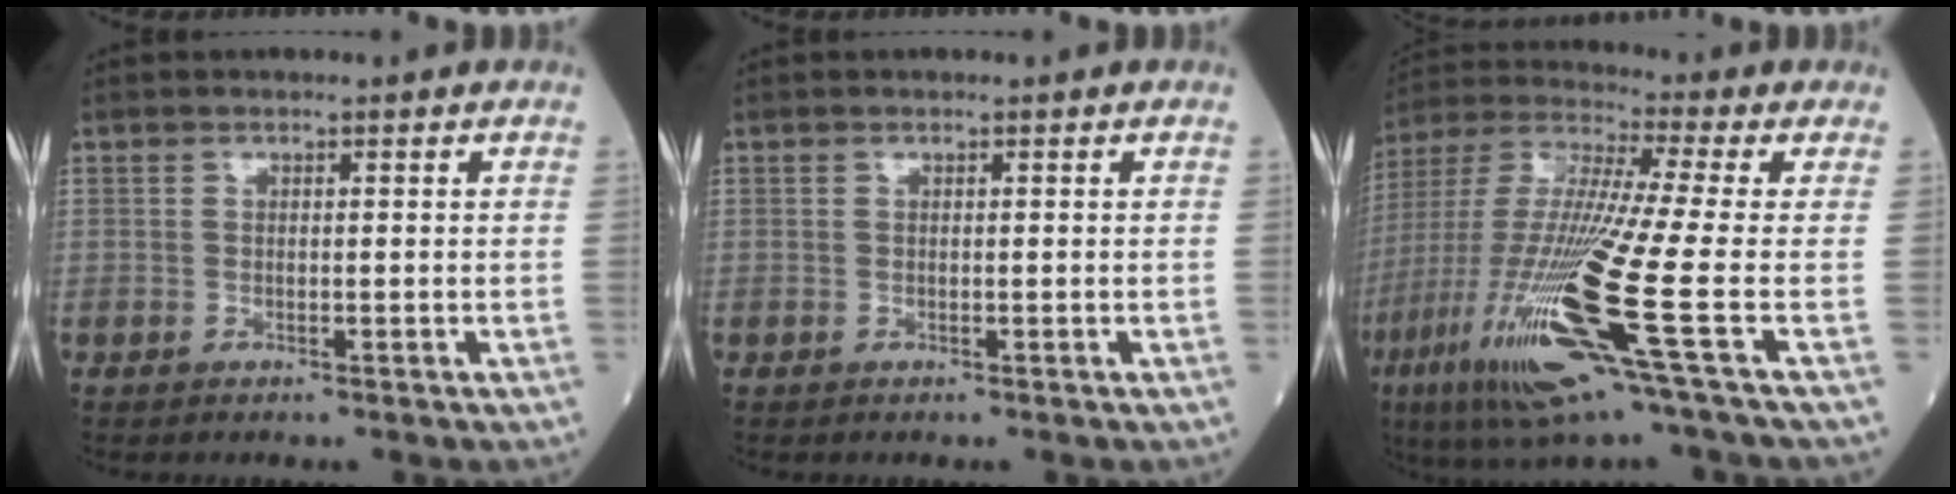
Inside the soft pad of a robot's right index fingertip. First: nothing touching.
{"total": 0.0}
{"total": 19.6, "force": [-7.3, -0.6, 18.1], "torque": [-0.411, -0.040, -0.149]}